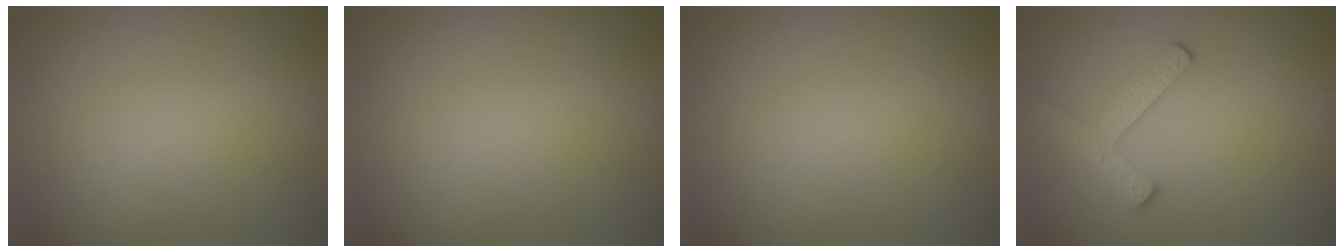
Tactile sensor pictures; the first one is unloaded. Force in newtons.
{"total": 0.0}
{"total": 0.0}
{"total": 2.5, "press": 2.4, "slide": 0.5}